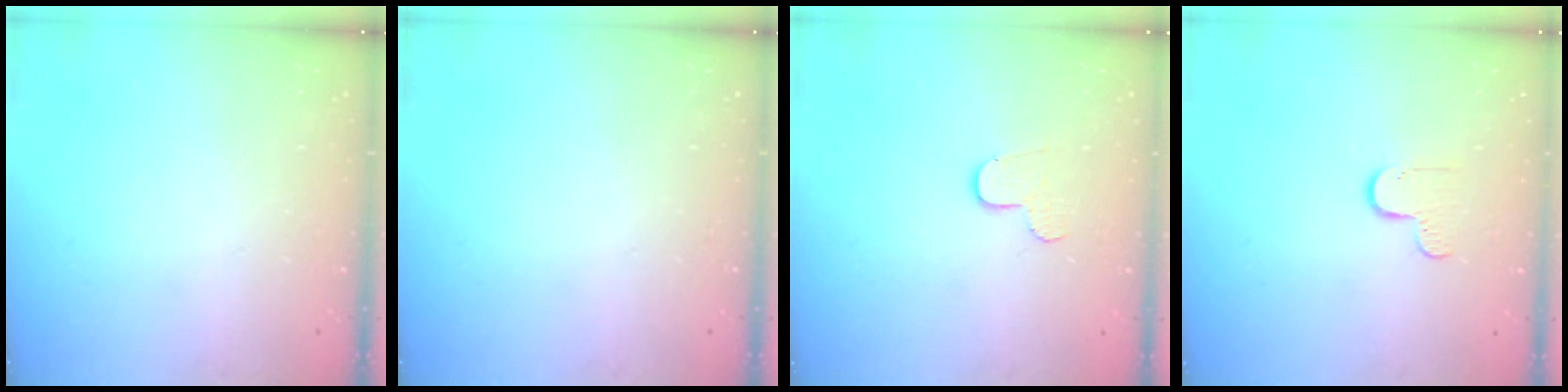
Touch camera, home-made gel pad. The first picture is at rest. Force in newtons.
{"total": 0.0}
{"total": 6.1, "press": 6.1, "slide": 0.5}
{"total": 5.2, "press": 5.2, "slide": 0.5}